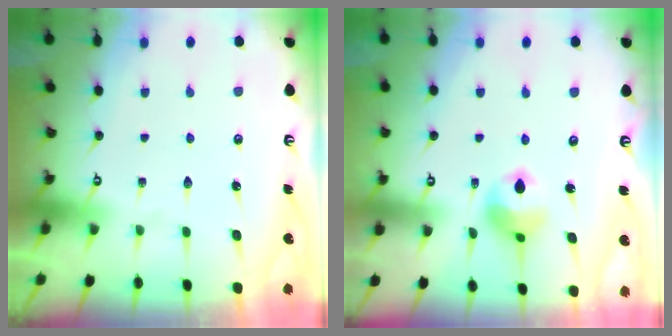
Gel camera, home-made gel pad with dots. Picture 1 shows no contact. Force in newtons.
{"total": 9.3, "press": 9.2, "slide": 1.1}